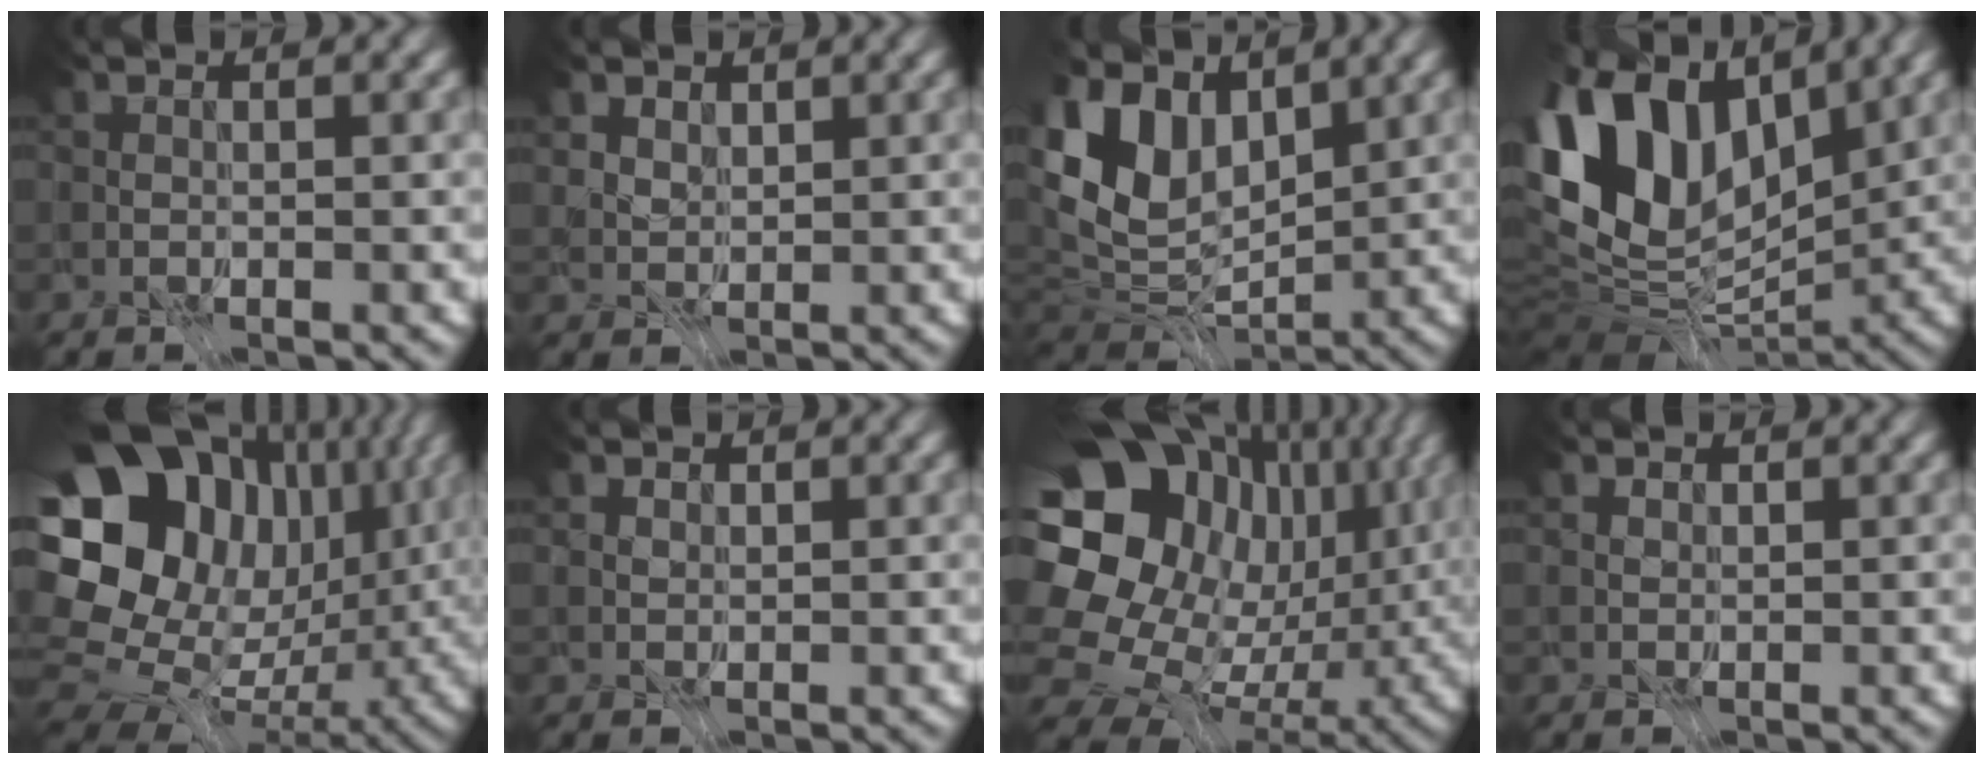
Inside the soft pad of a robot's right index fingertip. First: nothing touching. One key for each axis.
{"total": 2.7, "fx": 2.1, "fy": 1.4, "fz": 0.9, "tx": -0.038, "ty": -0.003, "tz": 0.046}
{"total": 8.3, "fx": 2.9, "fy": 4.8, "fz": 6.1, "tx": -0.138, "ty": 0.005, "tz": 0.065}
{"total": 13.0, "fx": 2.5, "fy": 7.6, "fz": 10.2, "tx": -0.217, "ty": 0.026, "tz": 0.044}
{"total": 17.3, "fx": 3.6, "fy": 13.2, "fz": 10.5, "tx": -0.206, "ty": 0.006, "tz": 0.079}
{"total": 2.7, "fx": 1.7, "fy": 1.8, "fz": 1.1, "tx": -0.034, "ty": 0.007, "tz": 0.031}
{"total": 19.3, "fx": 3.4, "fy": 15.6, "fz": 10.9, "tx": -0.232, "ty": -0.010, "tz": 0.060}
{"total": 2.4, "fx": 1.5, "fy": 1.5, "fz": 1.0, "tx": -0.032, "ty": 0.009, "tz": 0.027}